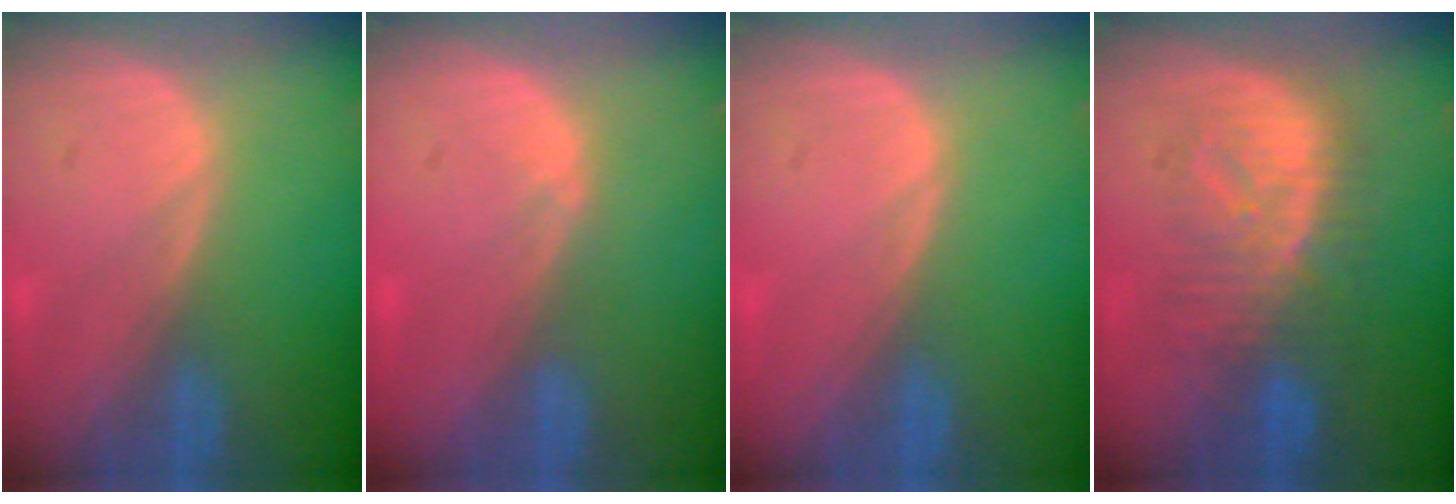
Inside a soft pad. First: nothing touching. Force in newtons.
{"total": 0.7, "press": 0.7, "slide": 0.3}
{"total": 0.0}
{"total": 8.3, "press": 8.2, "slide": 0.8}